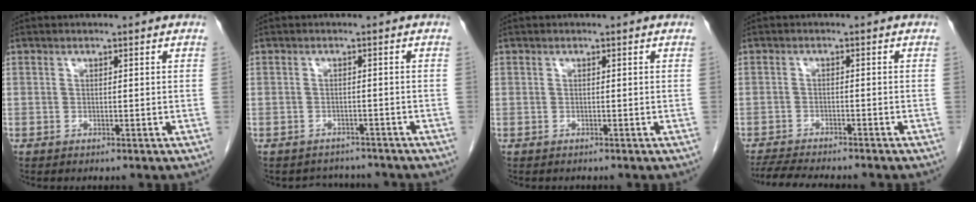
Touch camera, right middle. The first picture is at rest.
{"total": 4.2, "force": [-3.8, 1.6, -0.2], "torque": [0.003, 0.008, -0.051]}
{"total": 0.8, "force": [-0.7, 0.3, -0.4], "torque": [-0.003, -0.004, -0.013]}
{"total": 8.9, "force": [-8.1, 0.8, 3.8], "torque": [-0.060, -0.015, -0.123]}